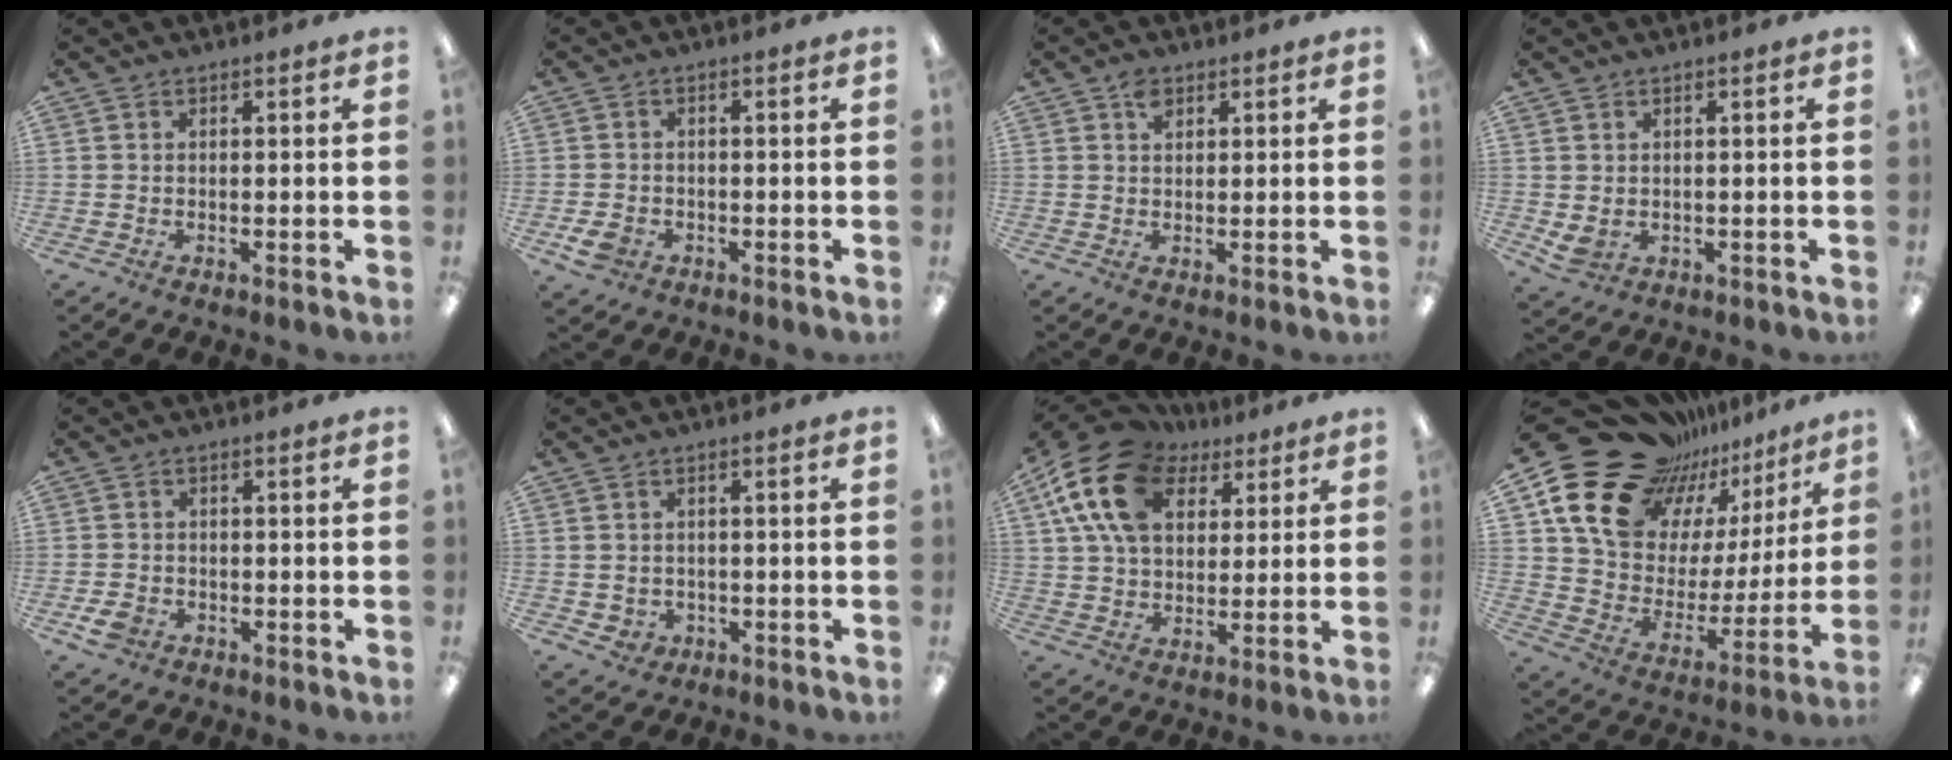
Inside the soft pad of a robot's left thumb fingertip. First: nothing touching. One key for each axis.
{"total": 4.3, "fx": -2.0, "fy": 3.1, "fz": 2.0, "tx": -0.043, "ty": 0.009, "tz": -0.037}
{"total": 2.8, "fx": 1.8, "fy": 1.8, "fz": 1.3, "tx": -0.021, "ty": -0.002, "tz": 0.032}
{"total": 3.0, "fx": 0.4, "fy": 2.5, "fz": 1.6, "tx": -0.036, "ty": -0.005, "tz": 0.005}
{"total": 3.8, "fx": -1.9, "fy": 2.8, "fz": 1.8, "tx": -0.038, "ty": 0.006, "tz": -0.036}
{"total": 2.4, "fx": -0.3, "fy": 2.3, "fz": 0.7, "tx": -0.015, "ty": 0.002, "tz": -0.005}
{"total": 19.6, "fx": 8.7, "fy": 12.9, "fz": 12.0, "tx": -0.240, "ty": -0.018, "tz": 0.157}
{"total": 23.2, "fx": 16.7, "fy": 13.8, "fz": 8.4, "tx": -0.149, "ty": -0.118, "tz": 0.319}